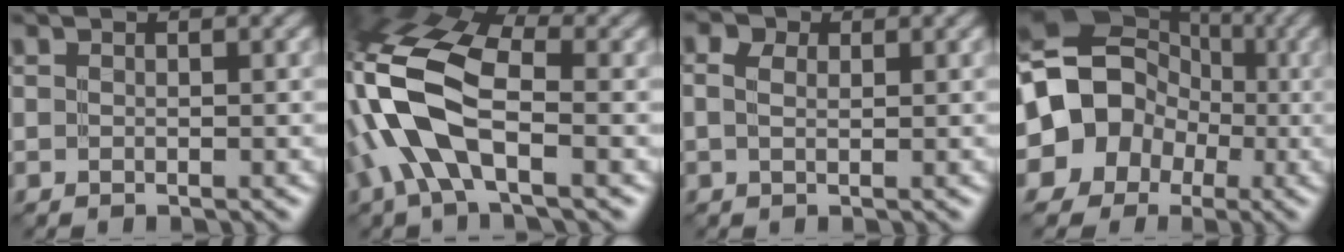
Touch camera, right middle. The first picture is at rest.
{"total": 11.3, "force": [-1.8, 5.2, 9.9], "torque": [-0.234, 0.015, -0.052]}
{"total": 3.0, "force": [1.3, 2.0, 1.9], "torque": [-0.029, 0.015, -0.005]}
{"total": 11.7, "force": [-1.5, 10.2, 5.4], "torque": [-0.076, 0.007, -0.060]}